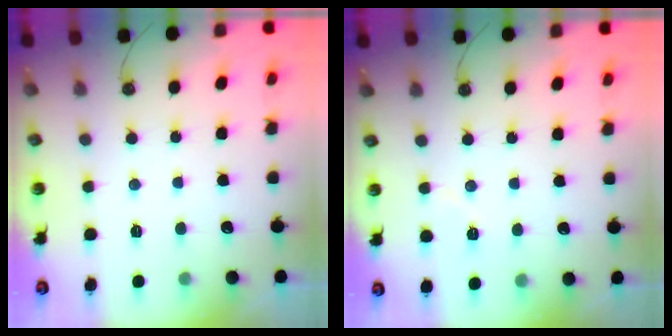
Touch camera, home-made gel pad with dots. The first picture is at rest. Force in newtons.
{"total": 4.0, "press": 3.9, "slide": 0.8}